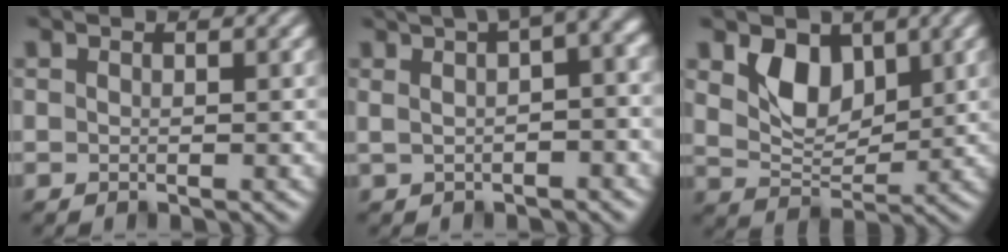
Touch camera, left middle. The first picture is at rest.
{"total": 8.5, "force": [3.2, 3.0, 7.3], "torque": [-0.083, 0.028, 0.039]}
{"total": 4.1, "force": [1.8, 2.6, 2.5], "torque": [-0.060, -0.010, 0.030]}